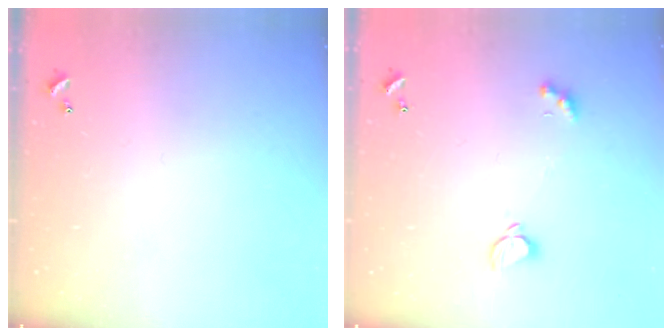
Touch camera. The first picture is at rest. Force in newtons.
{"total": 1.8, "press": 1.7, "slide": 0.5}